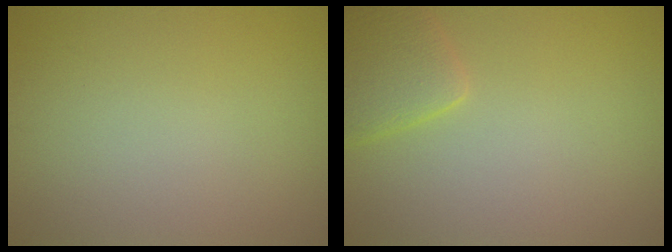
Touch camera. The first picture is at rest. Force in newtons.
{"total": 2.9, "press": 2.9, "slide": 0.2}